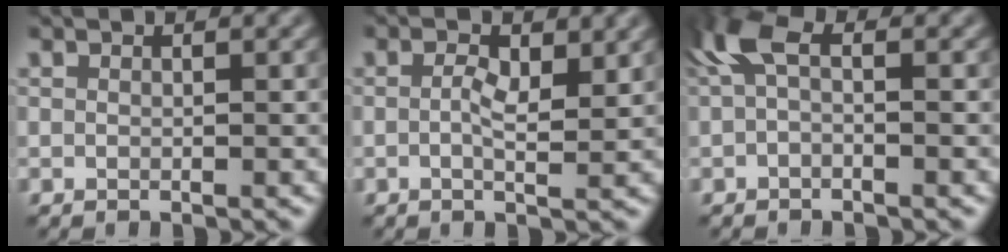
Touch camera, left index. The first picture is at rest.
{"total": 2.2, "force": [0.5, 0.8, 2.0], "torque": [-0.041, -0.002, 0.007]}
{"total": 3.2, "force": [0.3, 1.3, 2.8], "torque": [-0.062, 0.011, -0.005]}